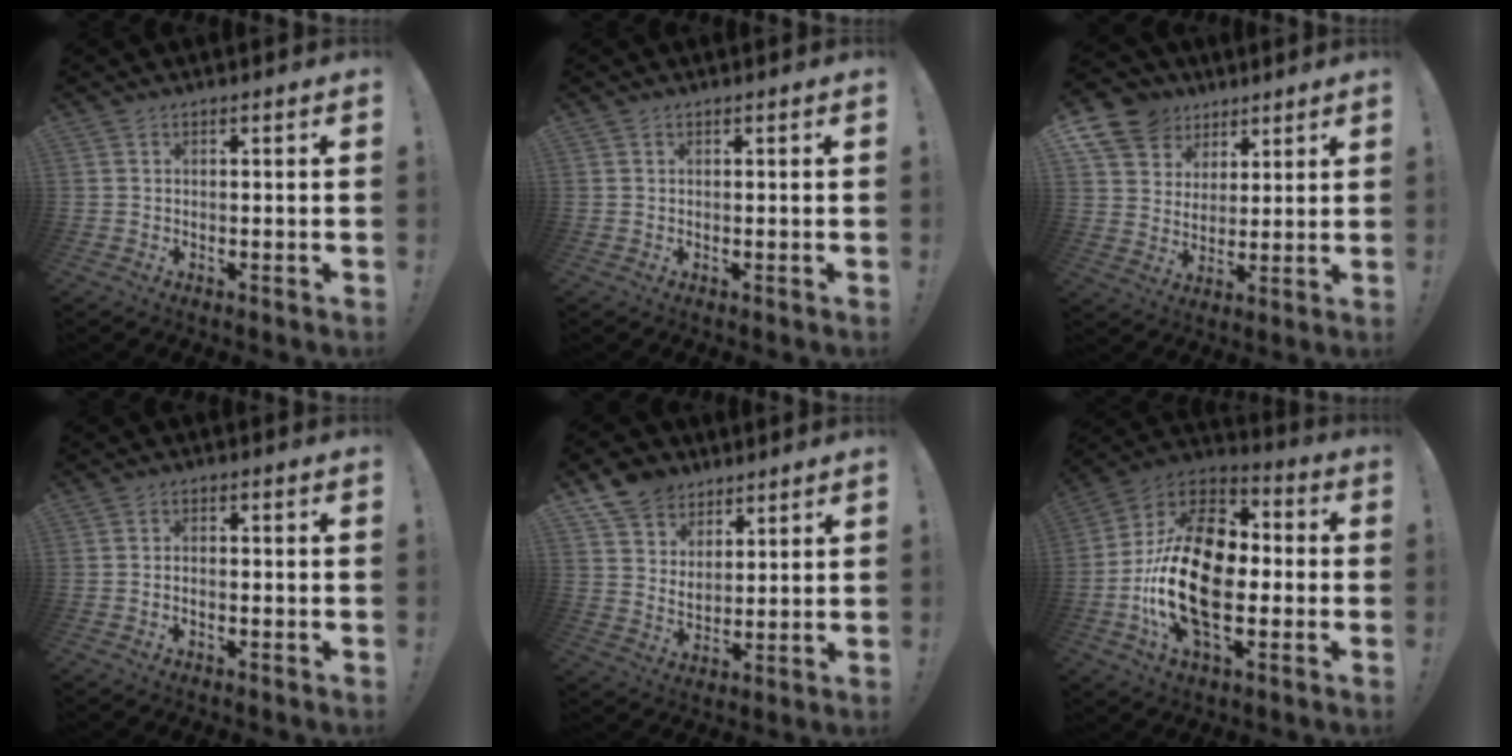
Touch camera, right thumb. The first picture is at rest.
{"total": 0.0}
{"total": 11.8, "force": [7.2, 8.9, 3.0], "torque": [-0.054, -0.049, 0.144]}
{"total": 1.3, "force": [-0.6, 0.7, 0.9], "torque": [-0.015, 0.004, -0.011]}
{"total": 9.5, "force": [7.0, 6.2, 1.8], "torque": [-0.044, -0.042, 0.141]}
{"total": 25.2, "force": [-3.4, 14.8, 20.1], "torque": [-0.384, 0.023, -0.050]}